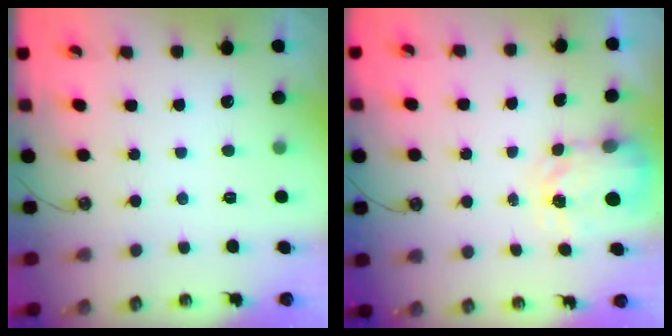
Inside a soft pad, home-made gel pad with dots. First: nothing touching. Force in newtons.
{"total": 3.8, "press": 3.8, "slide": 0.5}